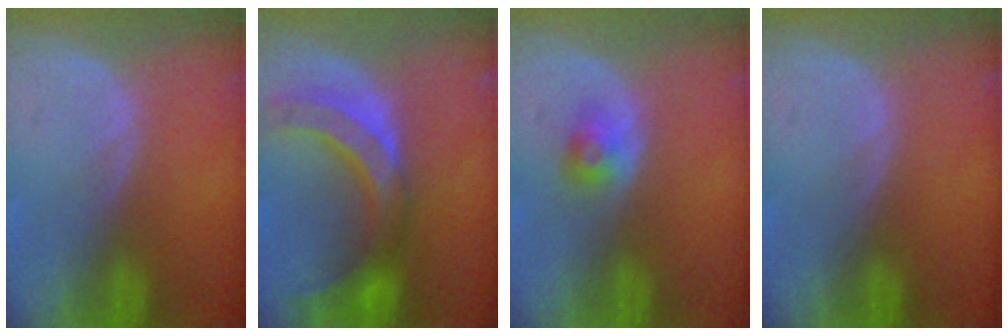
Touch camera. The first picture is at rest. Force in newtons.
{"total": 10.4, "press": 9.3, "slide": 4.7}
{"total": 2.6, "press": 2.4, "slide": 1.0}
{"total": 0.0}